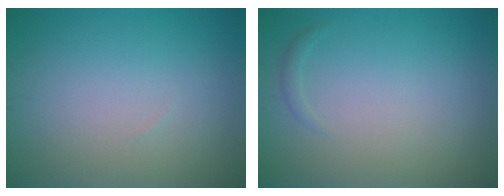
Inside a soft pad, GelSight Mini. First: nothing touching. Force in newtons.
{"total": 0.5, "press": 0.5, "slide": 0.0}